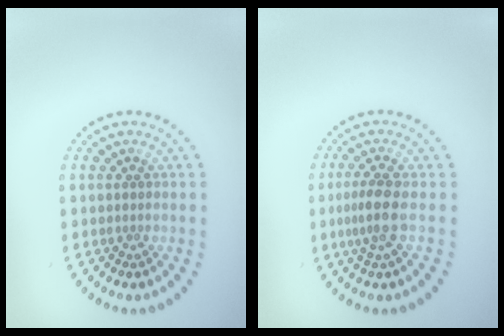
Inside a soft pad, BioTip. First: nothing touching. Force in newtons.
{"total": 2.7, "press": 2.2, "slide": 1.6}